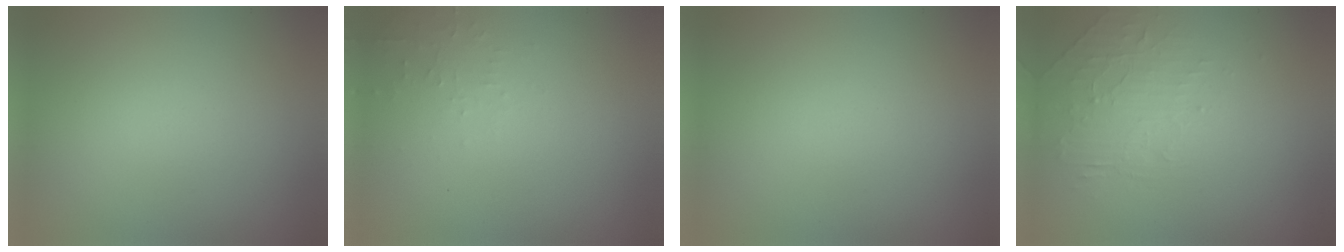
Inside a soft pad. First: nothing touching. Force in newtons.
{"total": 1.2, "press": 1.2, "slide": 0.3}
{"total": 0.0}
{"total": 2.0, "press": 0.9, "slide": 1.8}